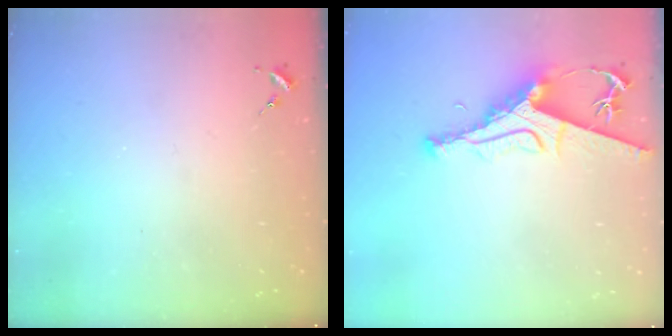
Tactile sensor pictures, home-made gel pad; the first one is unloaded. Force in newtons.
{"total": 10.1, "press": 10.0, "slide": 1.2}